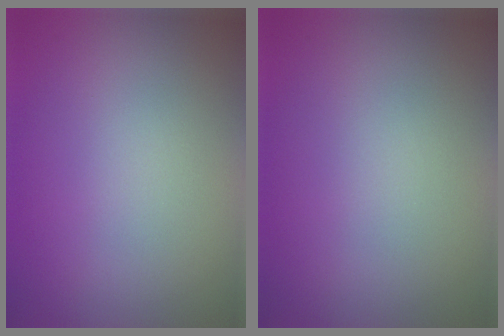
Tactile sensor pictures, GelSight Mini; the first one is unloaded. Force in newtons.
{"total": 0.0}